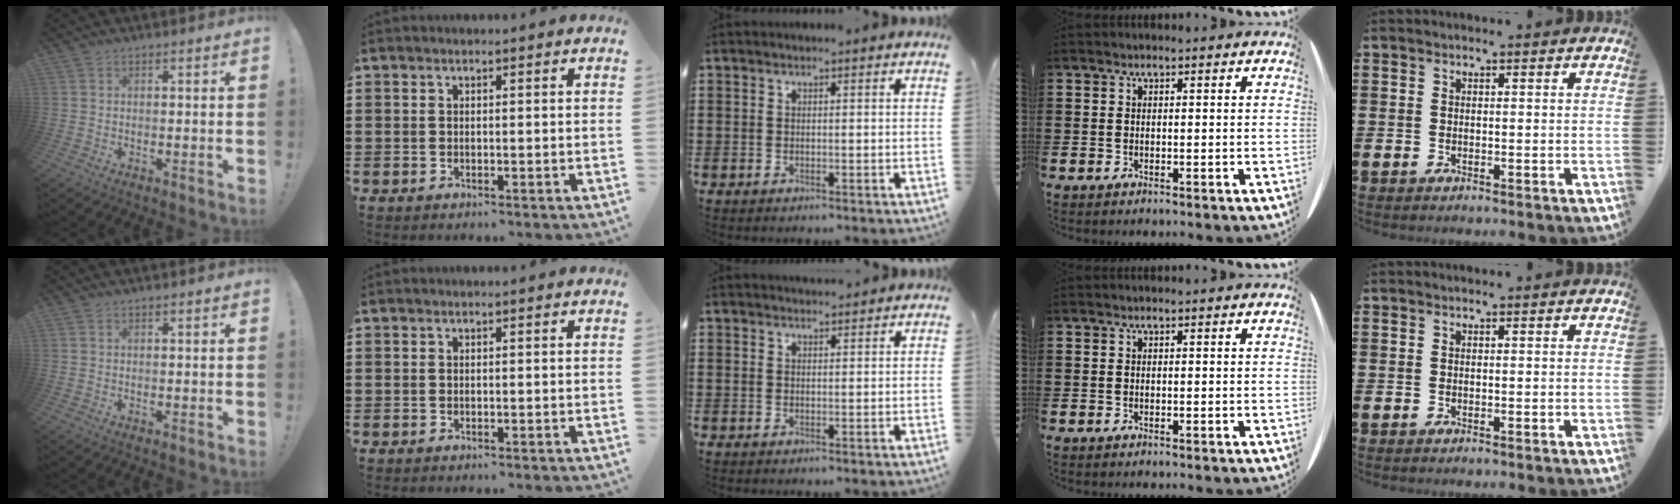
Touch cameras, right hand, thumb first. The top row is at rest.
{"middle": {"total": 1.3, "force": [1.3, 0.3, -0.1], "torque": [0.005, -0.003, 0.023]}}